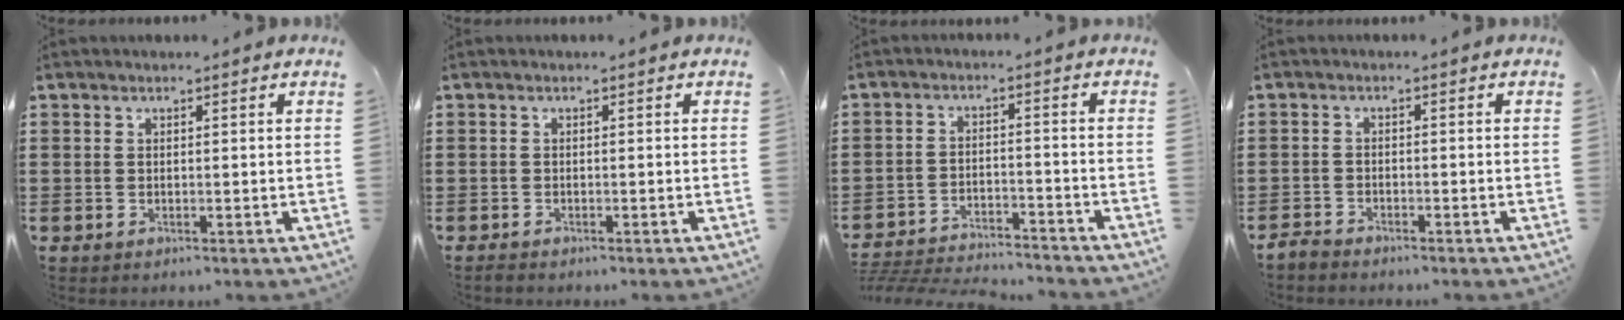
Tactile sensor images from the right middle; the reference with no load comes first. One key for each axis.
{"total": 0.5, "fx": -0.5, "fy": 0.1, "fz": 0.2, "tx": -0.005, "ty": -0.005, "tz": -0.009}
{"total": 4.5, "fx": -4.5, "fy": 0.5, "fz": 0.4, "tx": -0.023, "ty": 0.001, "tz": -0.100}
{"total": 2.0, "fx": -1.9, "fy": 0.6, "fz": 0.2, "tx": -0.008, "ty": 0.004, "tz": -0.042}